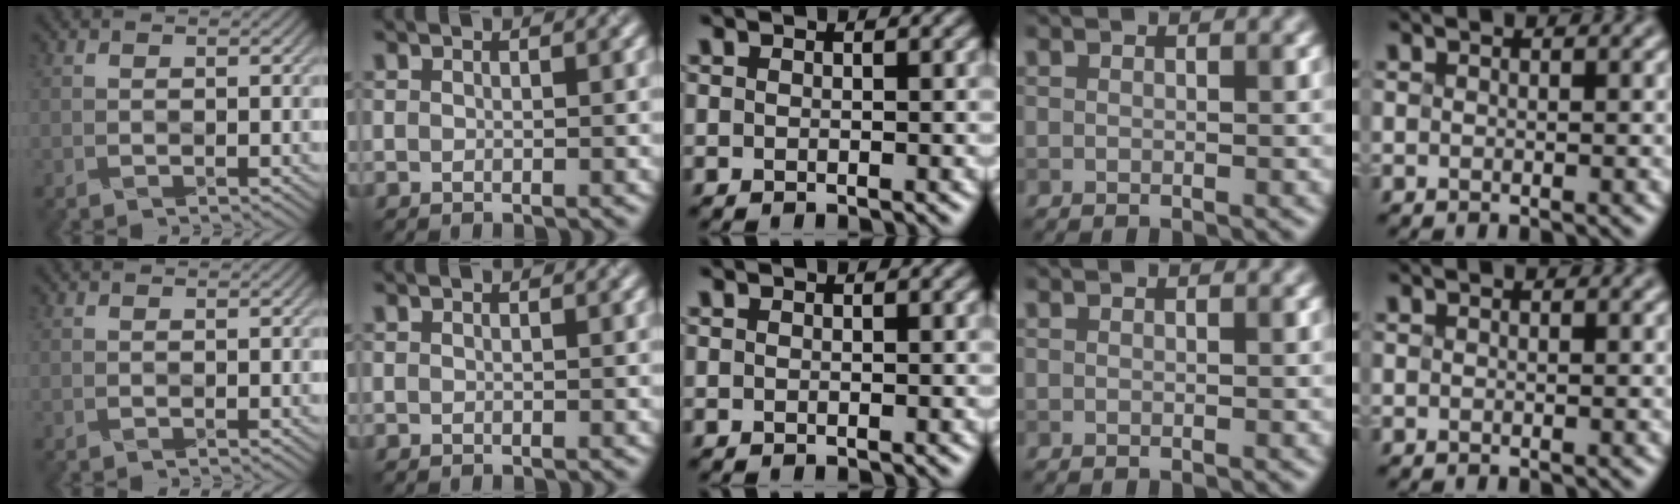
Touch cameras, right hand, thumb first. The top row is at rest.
{}